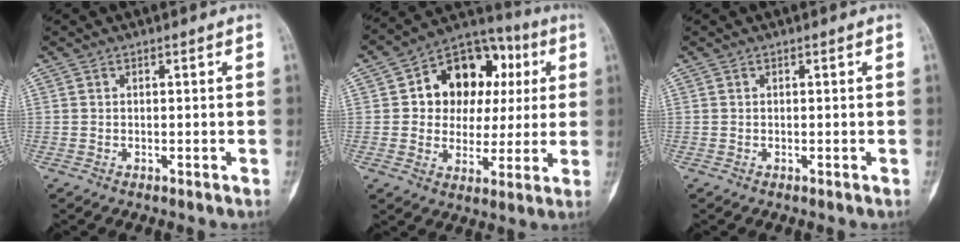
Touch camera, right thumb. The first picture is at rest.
{"total": 17.4, "force": [3.9, 13.1, 10.8], "torque": [-0.096, 0.023, 0.059]}
{"total": 0.0}